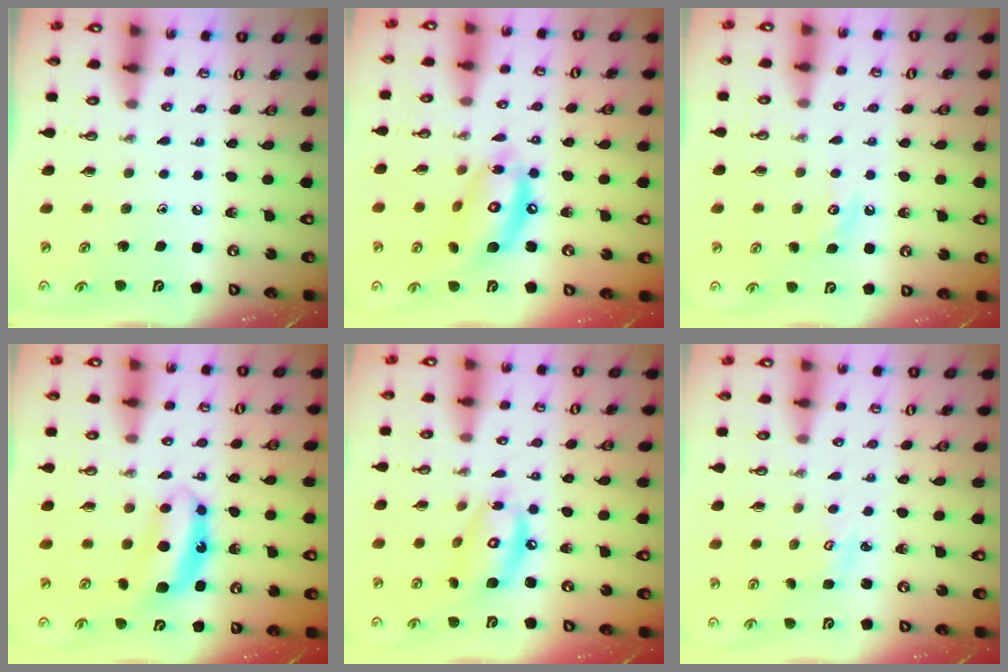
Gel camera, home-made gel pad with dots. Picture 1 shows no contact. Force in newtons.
{"total": 14.8, "press": 14.7, "slide": 1.3}
{"total": 3.8, "press": 3.8, "slide": 0.5}
{"total": 7.5, "press": 7.5, "slide": 0.2}
{"total": 12.8, "press": 12.8, "slide": 1.2}
{"total": 2.6, "press": 2.6, "slide": 0.3}